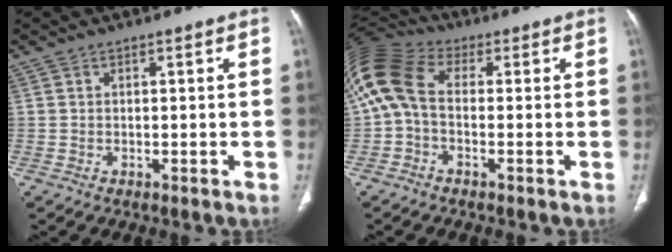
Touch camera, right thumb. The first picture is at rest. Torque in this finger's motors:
{"motor_torque": [-0.41, 1.37, 1.83, -0.01, 0.59]}